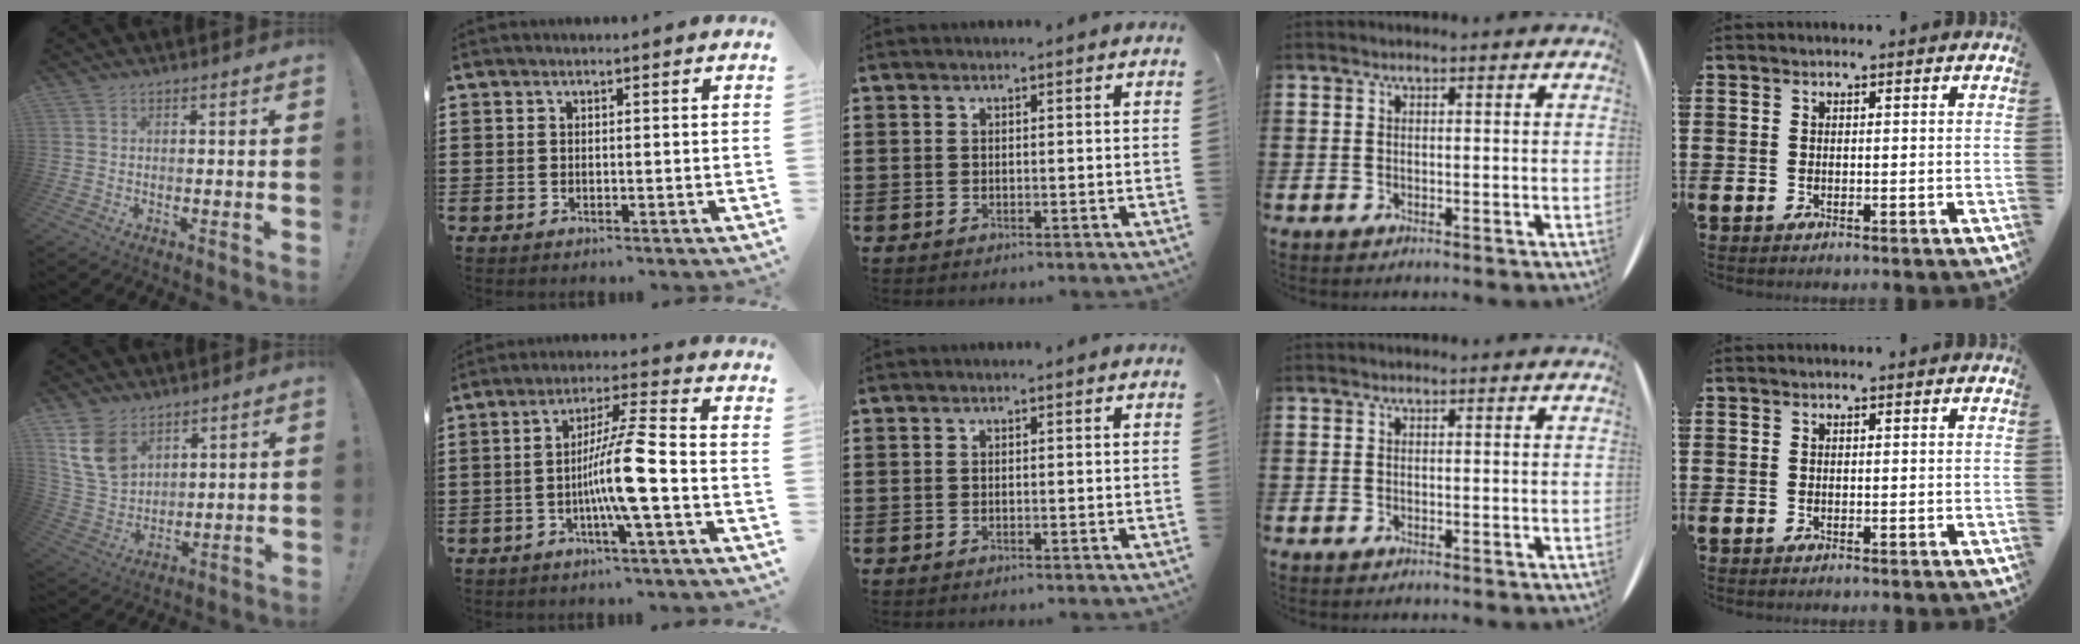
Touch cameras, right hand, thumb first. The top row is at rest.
{"thumb": {"total": 12.4, "force": [7.0, 8.5, 5.9], "torque": [-0.111, -0.034, 0.143]}, "index": {"total": 9.4, "force": [-2.5, 0.1, 9.1], "torque": [-0.174, -0.007, -0.054]}}